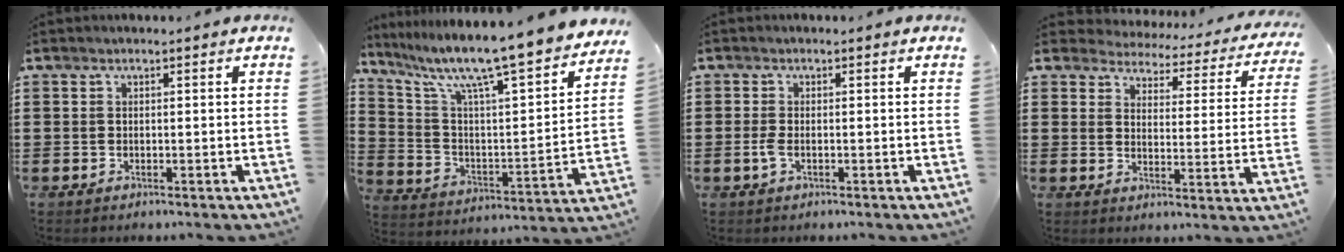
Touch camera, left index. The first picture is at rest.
{"total": 10.5, "force": [9.0, -0.2, 5.4], "torque": [-0.134, -0.076, 0.140]}
{"total": 1.7, "force": [-0.5, 0.6, 1.5], "torque": [-0.036, -0.004, -0.011]}
{"total": 2.9, "force": [2.9, 0.4, 0.0], "torque": [-0.022, -0.026, 0.042]}